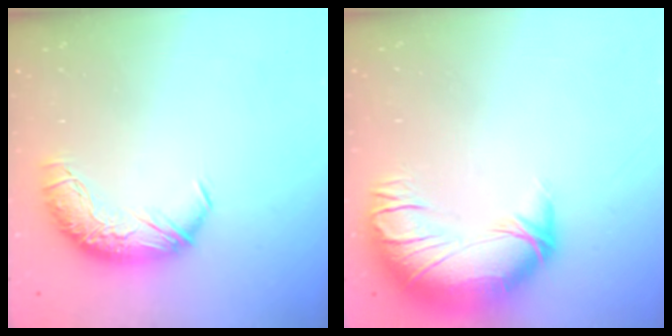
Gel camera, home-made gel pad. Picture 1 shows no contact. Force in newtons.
{"total": 3.8, "press": 2.3, "slide": 3.0}